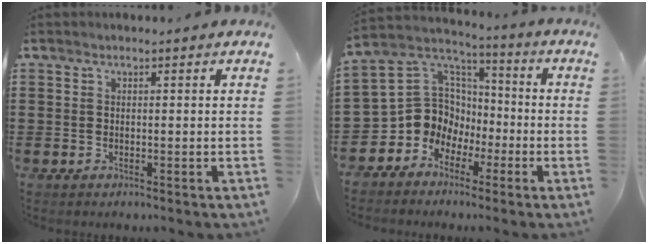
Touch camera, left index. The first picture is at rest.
{"total": 9.0, "force": [-2.2, 8.5, 2.2], "torque": [-0.089, -0.010, -0.040]}